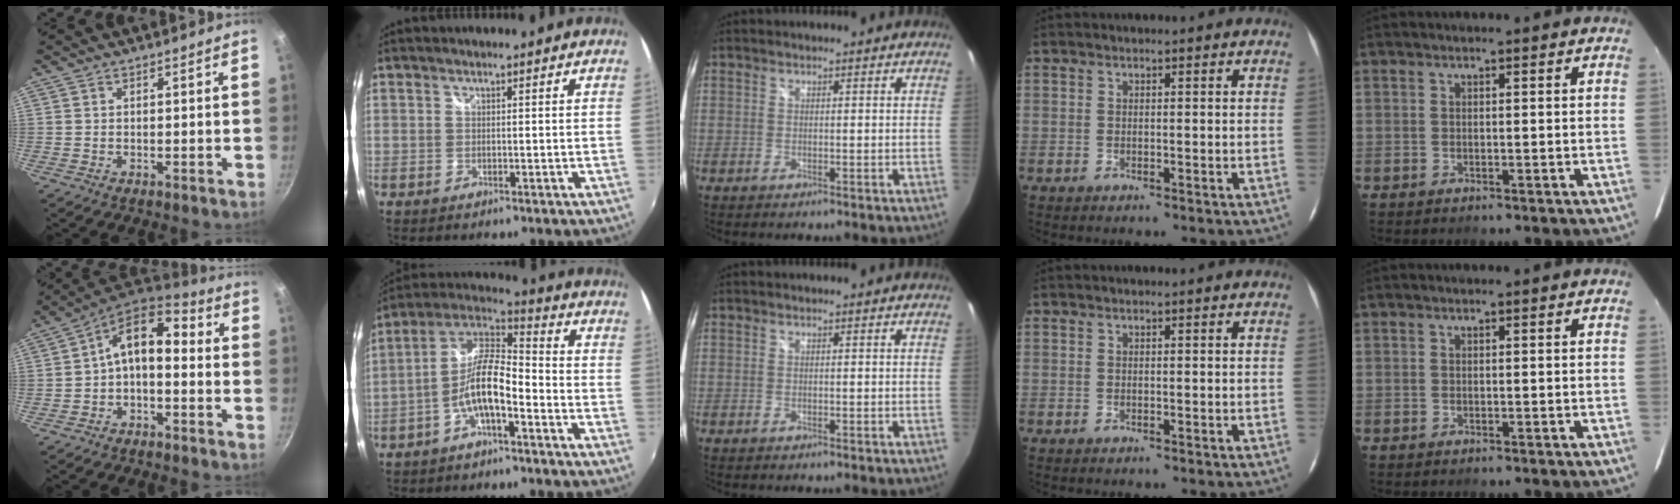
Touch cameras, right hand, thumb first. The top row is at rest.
{"thumb": {"total": 10.9, "force": [-0.8, 6.4, 8.9], "torque": [-0.140, 0.051, -0.027]}, "index": {"total": 10.1, "force": [-4.4, 3.0, 8.6], "torque": [-0.188, 0.014, -0.081]}}